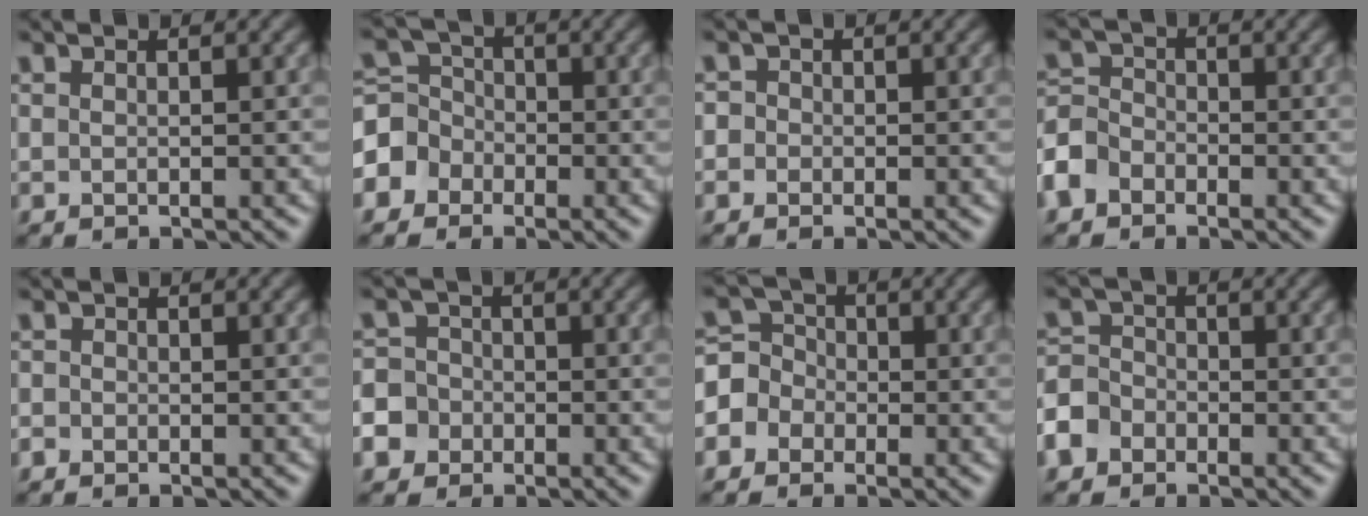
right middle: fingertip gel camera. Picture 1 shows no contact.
{"total": 4.4, "force": [-1.9, 3.9, 0.9], "torque": [0.001, 0.014, -0.054]}
{"total": 1.6, "force": [0.1, 1.5, 0.5], "torque": [0.010, 0.006, -0.016]}
{"total": 3.7, "force": [-2.1, 2.8, 1.3], "torque": [-0.034, 0.006, -0.054]}
{"total": 0.7, "force": [-0.4, 0.5, 0.0], "torque": [0.004, -0.003, -0.008]}
{"total": 6.5, "force": [-3.2, 5.5, 1.4], "torque": [-0.031, -0.010, -0.080]}
{"total": 4.0, "force": [-1.4, 3.6, 0.8], "torque": [0.006, 0.015, -0.043]}
{"total": 4.1, "force": [-2.2, 3.2, 1.2], "torque": [-0.013, -0.003, -0.053]}